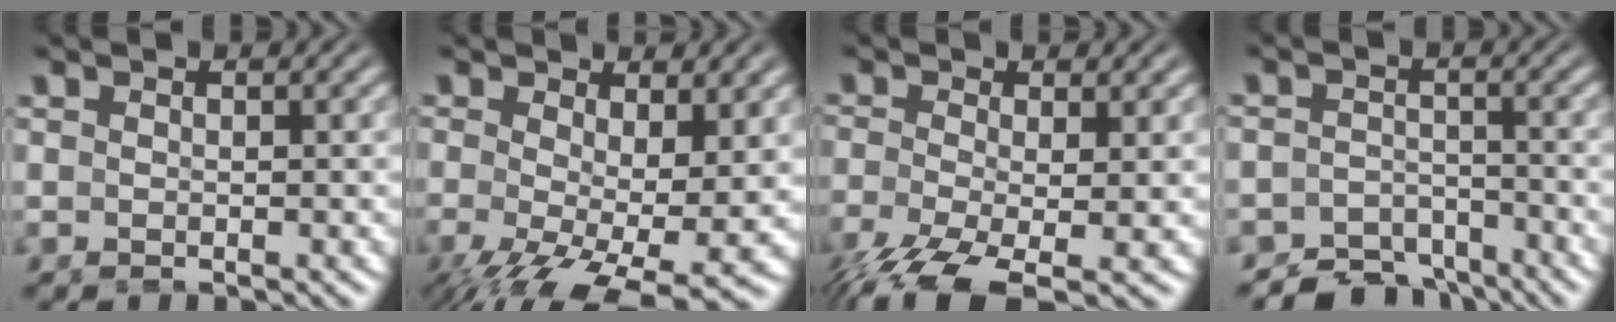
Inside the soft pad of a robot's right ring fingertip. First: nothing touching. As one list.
[{"total": 6.8, "force": [-3.7, 2.5, 5.1], "torque": [-0.099, -0.062, -0.033]}, {"total": 5.5, "force": [-4.0, 1.6, 3.5], "torque": [-0.082, -0.043, -0.048]}, {"total": 7.4, "force": [-6.6, 3.3, 1.0], "torque": [0.011, -0.022, -0.117]}]